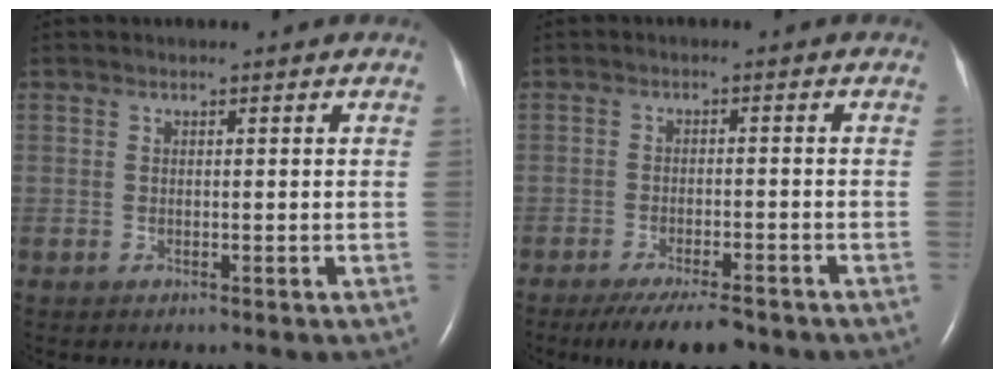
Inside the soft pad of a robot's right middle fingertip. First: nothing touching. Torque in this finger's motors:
{"motor_torque": [0.67, -0.59, 0.13, 0.03]}